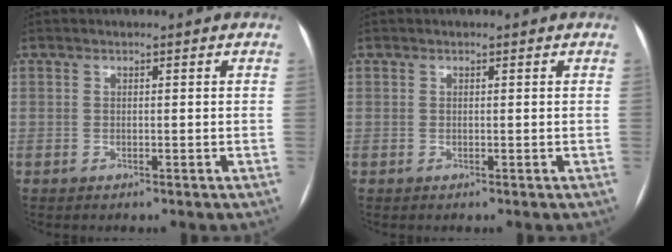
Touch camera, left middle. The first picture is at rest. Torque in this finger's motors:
{"motor_torque": [-0.21, 0.01, -0.02, -0.01]}